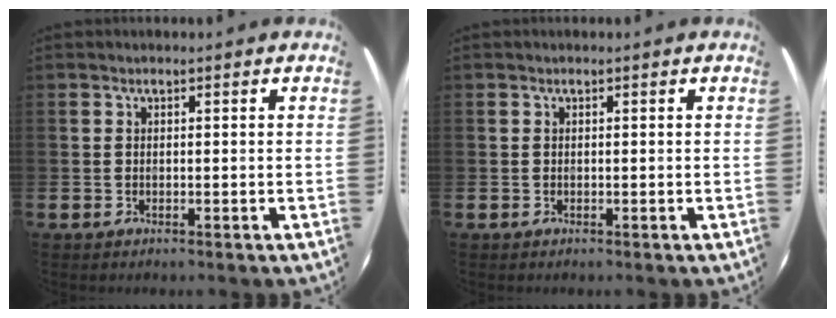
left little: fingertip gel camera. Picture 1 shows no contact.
{"total": 0.0}